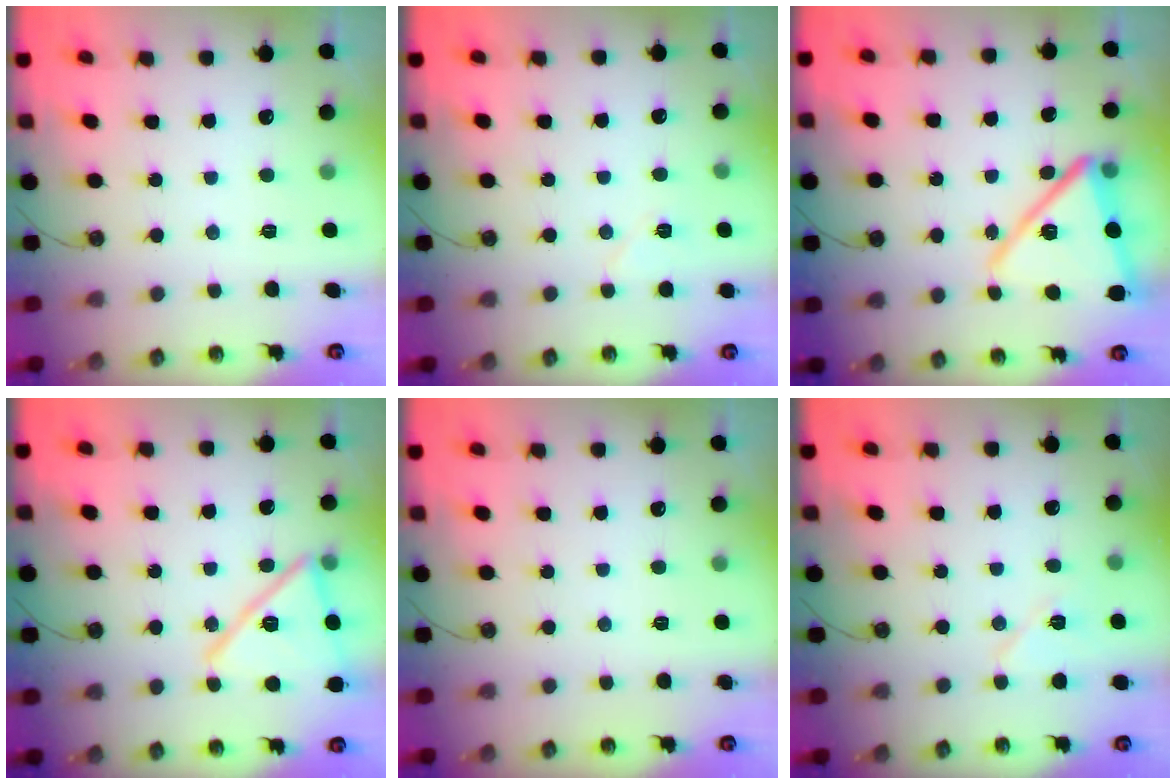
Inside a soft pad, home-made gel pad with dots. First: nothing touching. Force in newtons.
{"total": 5.3, "press": 4.8, "slide": 2.1}
{"total": 17.7, "press": 17.7, "slide": 1.3}
{"total": 17.4, "press": 17.4, "slide": 1.1}
{"total": 0.0}
{"total": 11.3, "press": 4.6, "slide": 10.3}